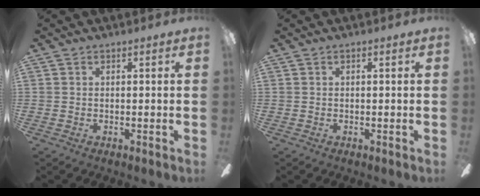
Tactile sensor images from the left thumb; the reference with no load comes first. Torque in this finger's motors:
{"motor_torque": [-0.01, 0.00, -0.01, 0.01, 0.00]}